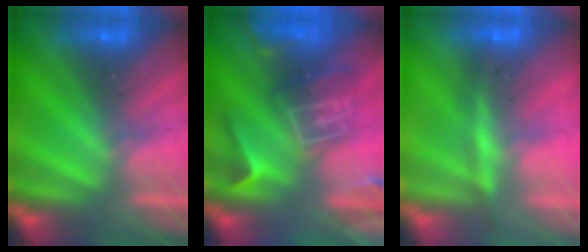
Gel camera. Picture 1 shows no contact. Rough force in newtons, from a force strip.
{"total": 9.1}
{"total": 4.7}